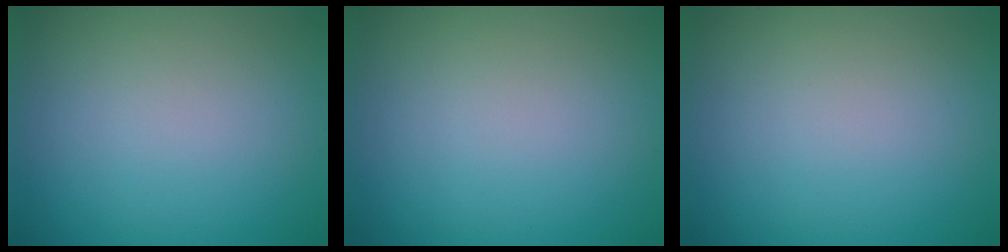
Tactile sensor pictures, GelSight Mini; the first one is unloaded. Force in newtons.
{"total": 0.0}
{"total": 0.0}